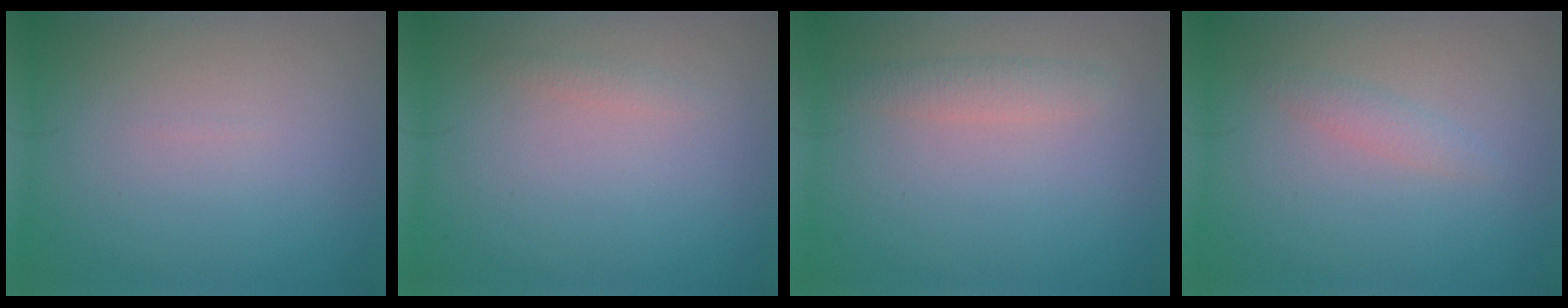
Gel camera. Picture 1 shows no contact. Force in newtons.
{"total": 0.7, "press": 0.7, "slide": 0.0}
{"total": 1.6, "press": 1.6, "slide": 0.0}
{"total": 1.3, "press": 1.3, "slide": 0.0}